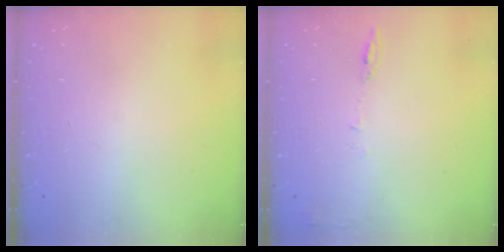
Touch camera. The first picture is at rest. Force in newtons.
{"total": 6.2, "press": 6.2, "slide": 0.9}